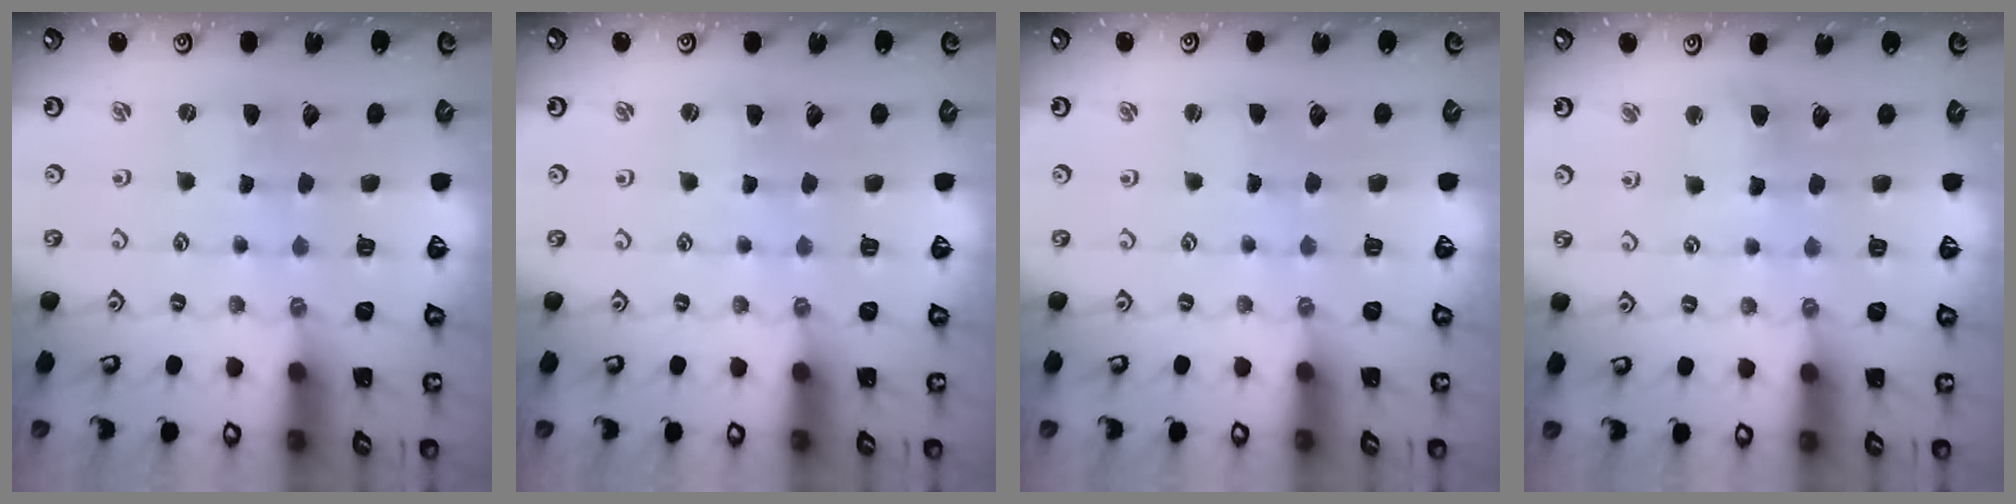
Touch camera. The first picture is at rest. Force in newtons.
{"total": 1.0, "press": 1.0, "slide": 0.1}
{"total": 0.0}
{"total": 7.3, "press": 7.3, "slide": 1.1}